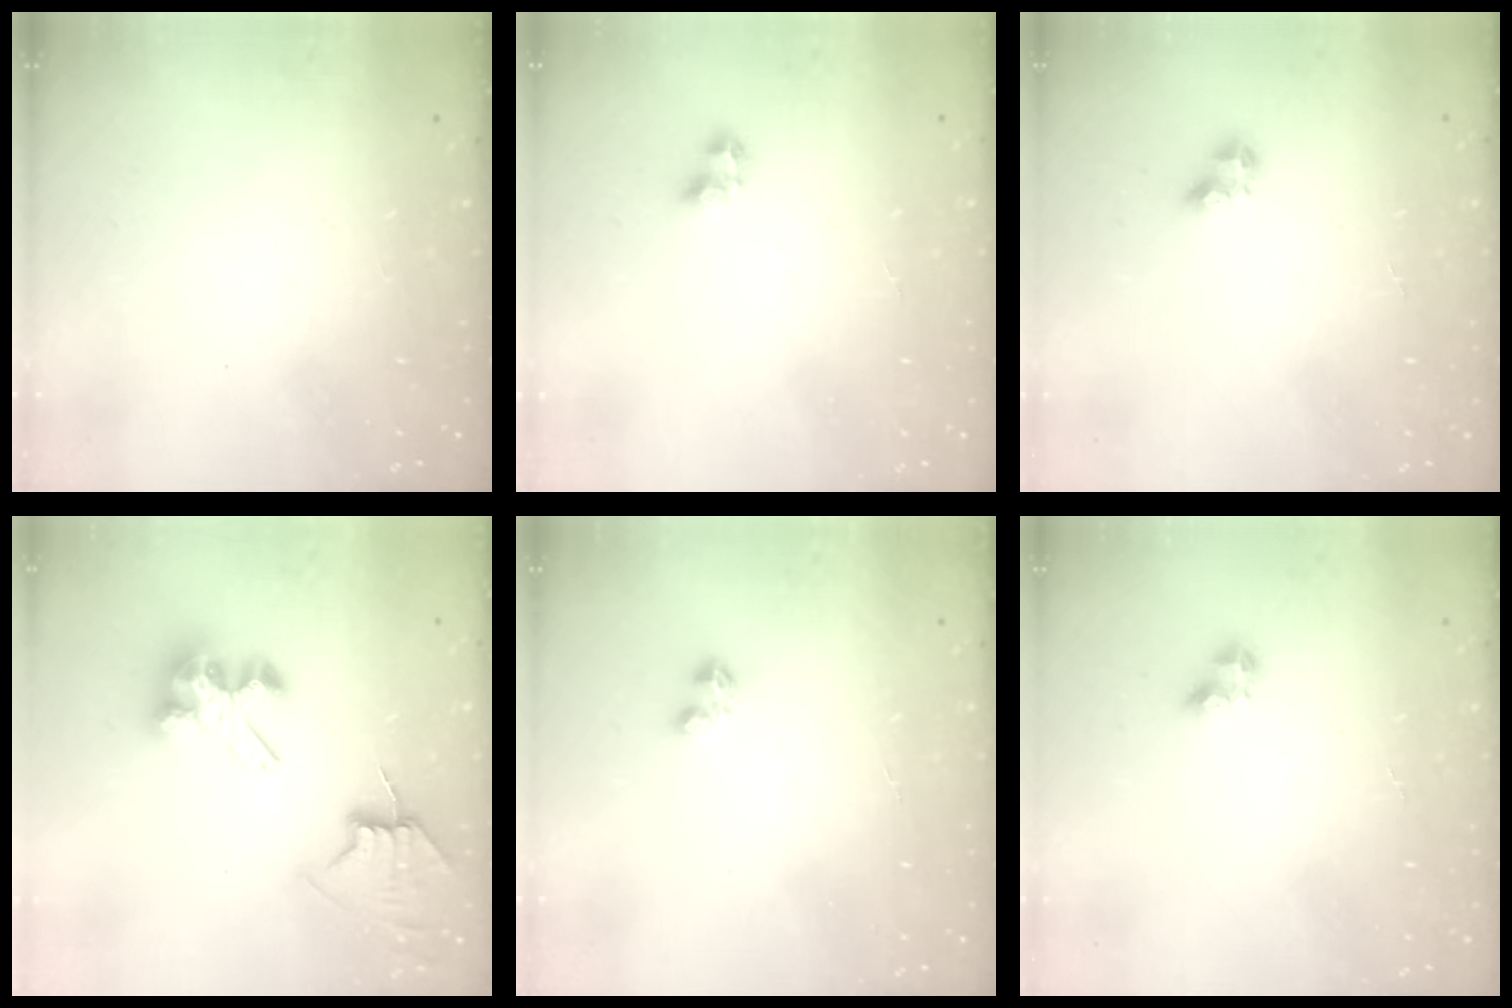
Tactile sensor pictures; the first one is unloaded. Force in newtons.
{"total": 4.0, "press": 3.9, "slide": 0.5}
{"total": 3.9, "press": 3.9, "slide": 0.5}
{"total": 7.8, "press": 7.7, "slide": 0.6}
{"total": 2.4, "press": 2.4, "slide": 0.3}
{"total": 3.9, "press": 3.9, "slide": 0.5}